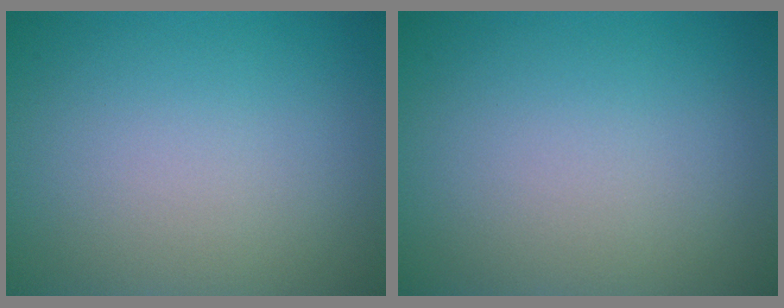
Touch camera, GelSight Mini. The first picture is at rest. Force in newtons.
{"total": 0.0}